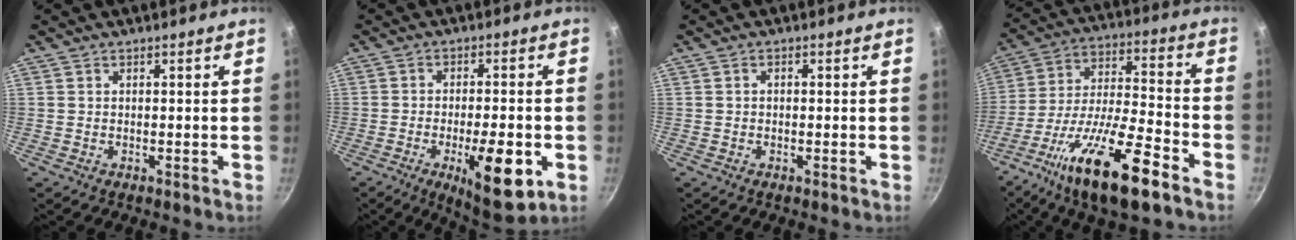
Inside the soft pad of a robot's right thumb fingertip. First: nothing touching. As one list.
[{"total": 12.7, "force": [-4.2, 4.1, 11.3], "torque": [-0.154, 0.005, -0.052]}, {"total": 0.7, "force": [0.0, 0.4, 0.6], "torque": [-0.012, 0.003, 0.002]}, {"total": 9.0, "force": [-5.9, 3.6, 5.7], "torque": [-0.136, 0.030, -0.141]}]